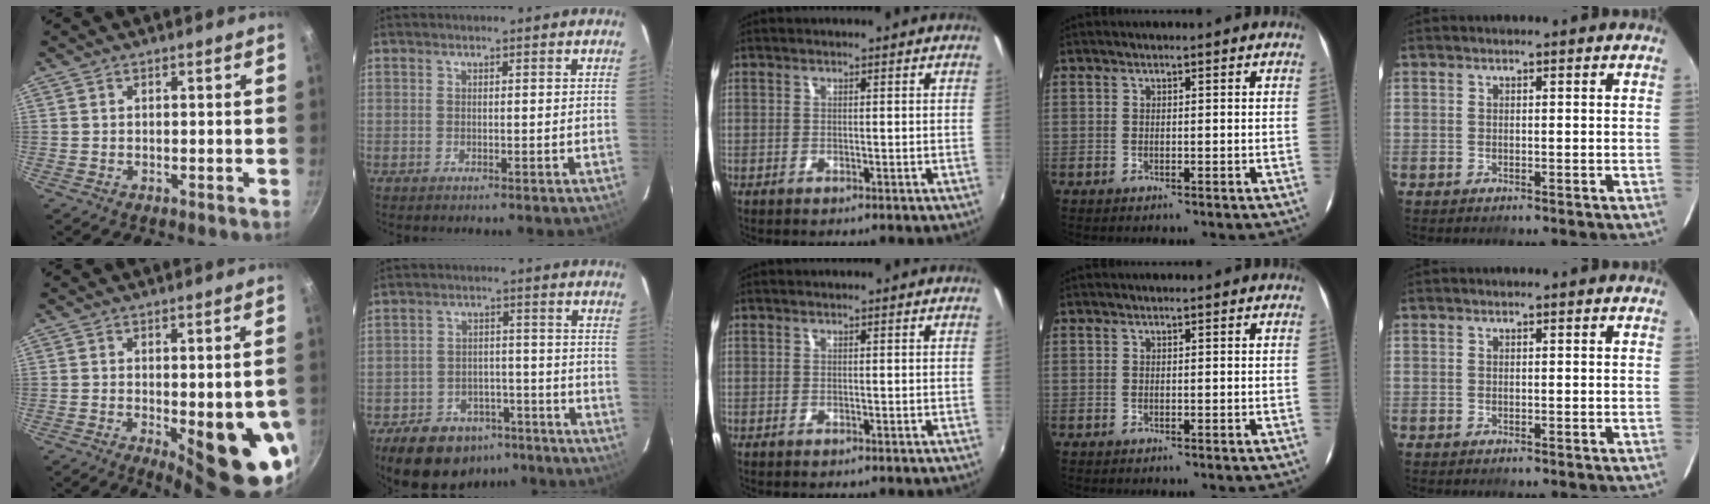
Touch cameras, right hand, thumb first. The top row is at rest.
{"thumb": {"total": 15.6, "force": [-3.6, 5.1, 14.2], "torque": [-0.154, -0.007, -0.035]}, "index": {"total": 14.0, "force": [-10.1, 8.1, 5.4], "torque": [-0.129, 0.015, -0.130]}}